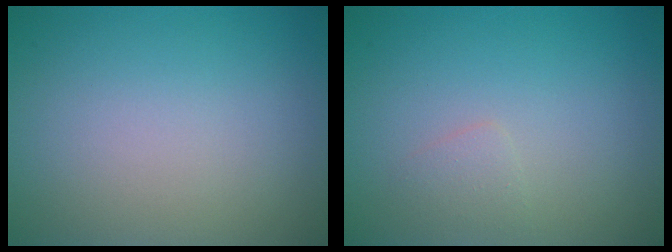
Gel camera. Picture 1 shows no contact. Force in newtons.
{"total": 0.9, "press": 0.9, "slide": 0.1}